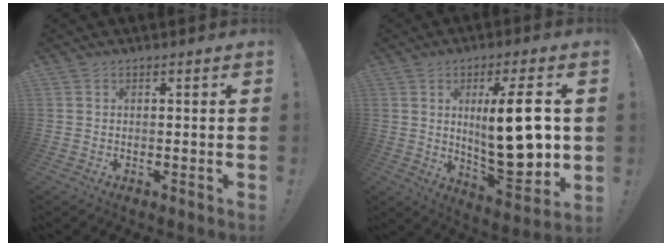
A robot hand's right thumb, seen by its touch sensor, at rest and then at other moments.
{"total": 19.1, "force": [2.3, 5.5, 18.1], "torque": [-0.278, -0.027, 0.031]}